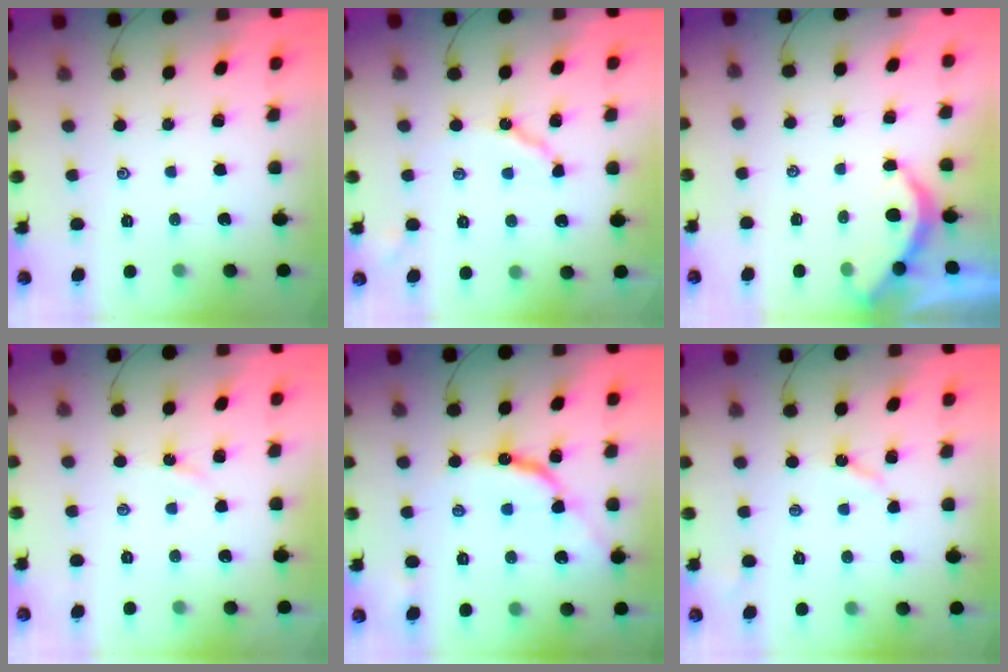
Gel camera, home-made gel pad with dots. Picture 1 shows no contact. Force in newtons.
{"total": 6.0, "press": 5.9, "slide": 0.7}
{"total": 3.1, "press": 3.0, "slide": 0.2}
{"total": 1.7, "press": 1.6, "slide": 0.3}
{"total": 11.2, "press": 11.2, "slide": 1.0}
{"total": 3.5, "press": 3.4, "slide": 0.7}